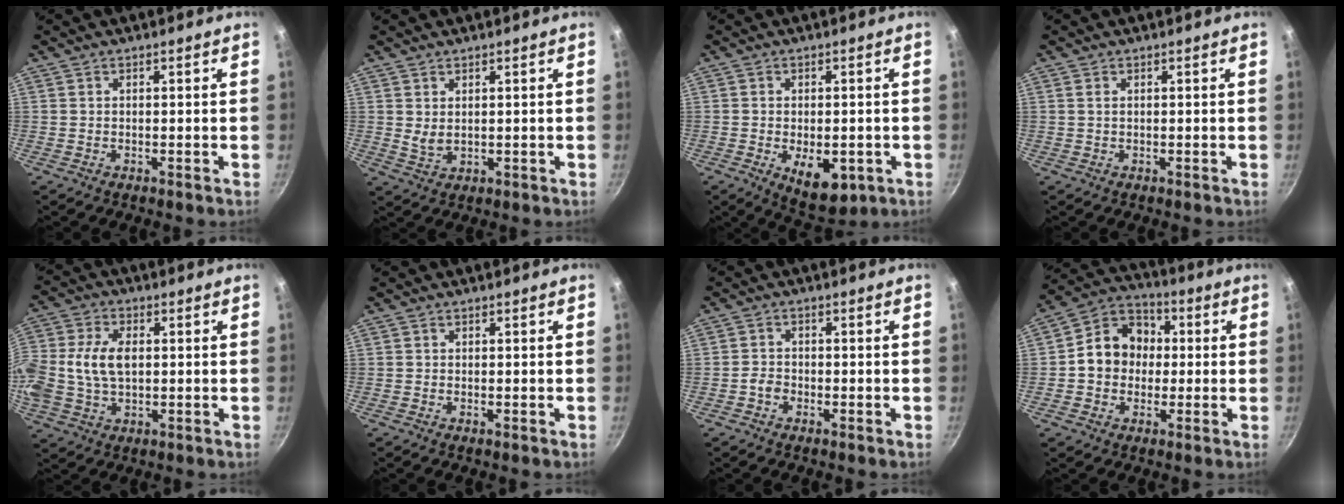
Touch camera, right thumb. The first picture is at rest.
{"total": 2.6, "force": [1.1, 1.5, 1.8], "torque": [-0.032, -0.013, 0.025]}
{"total": 8.8, "force": [-2.6, 4.8, 6.9], "torque": [-0.075, -0.003, -0.020]}
{"total": 0.9, "force": [0.2, 0.5, 0.7], "torque": [-0.012, 0.002, 0.002]}
{"total": 12.5, "force": [0.6, 8.2, 9.4], "torque": [-0.198, 0.025, 0.004]}
{"total": 0.6, "force": [-0.1, 0.1, 0.5], "torque": [-0.009, 0.000, -0.002]}
{"total": 2.1, "force": [-1.1, 1.5, 1.0], "torque": [-0.015, 0.015, -0.023]}
{"total": 11.7, "force": [0.2, 10.0, 6.1], "torque": [-0.061, 0.027, -0.019]}